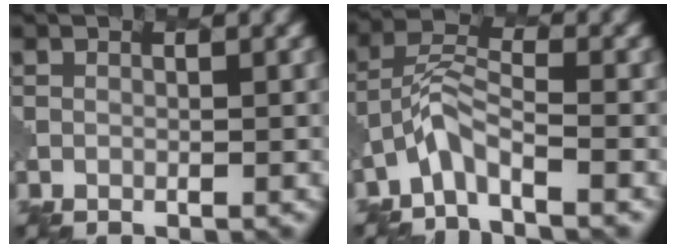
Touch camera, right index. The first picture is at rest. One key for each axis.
{"total": 3.1, "fx": -2.3, "fy": 0.6, "fz": 2.0, "tx": -0.043, "ty": 0.008, "tz": -0.053}